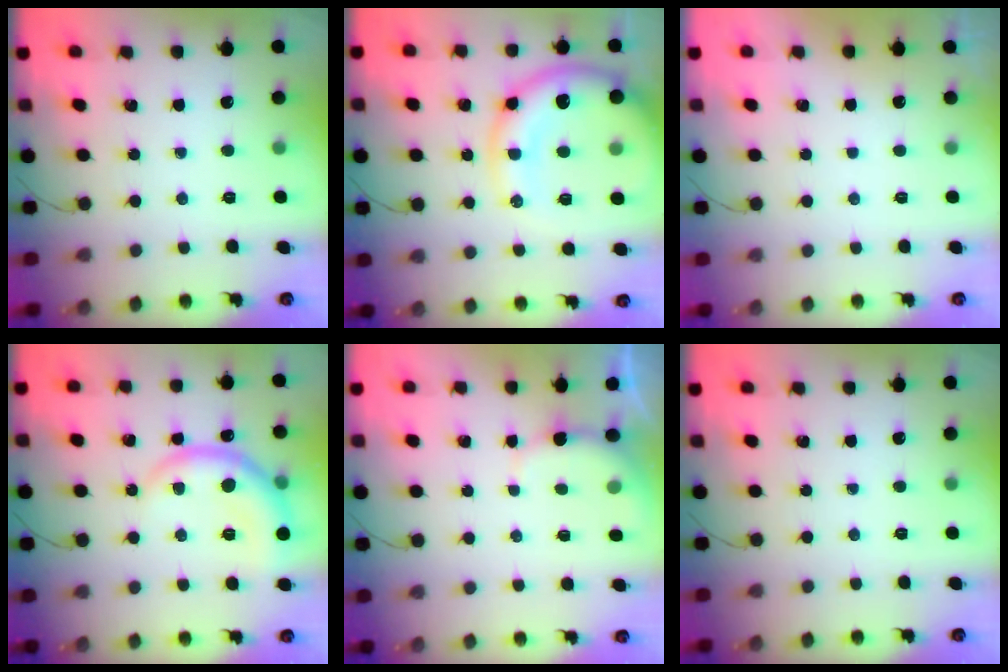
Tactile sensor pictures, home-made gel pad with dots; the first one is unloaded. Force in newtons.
{"total": 16.2, "press": 15.8, "slide": 3.7}
{"total": 3.0, "press": 3.0, "slide": 0.1}
{"total": 11.1, "press": 11.1, "slide": 0.6}
{"total": 2.8, "press": 2.7, "slide": 0.7}
{"total": 0.0}